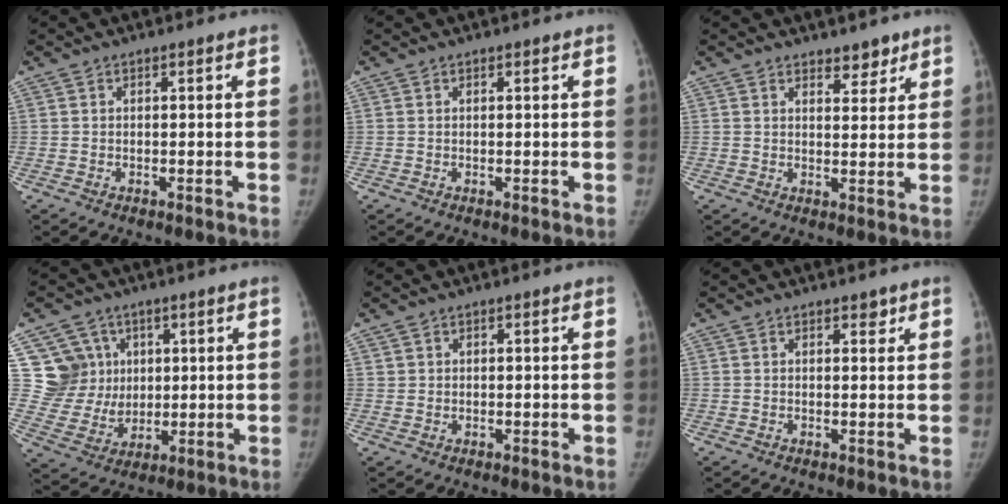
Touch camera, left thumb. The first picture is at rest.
{"total": 0.0}
{"total": 3.6, "force": [2.8, 1.7, 1.4], "torque": [0.002, -0.020, 0.043]}
{"total": 10.8, "force": [3.6, 10.0, 2.3], "torque": [0.002, -0.013, 0.079]}
{"total": 0.9, "force": [0.3, 0.8, 0.0], "torque": [0.014, 0.001, 0.002]}
{"total": 1.1, "force": [0.8, 0.6, 0.5], "torque": [0.004, -0.004, 0.008]}